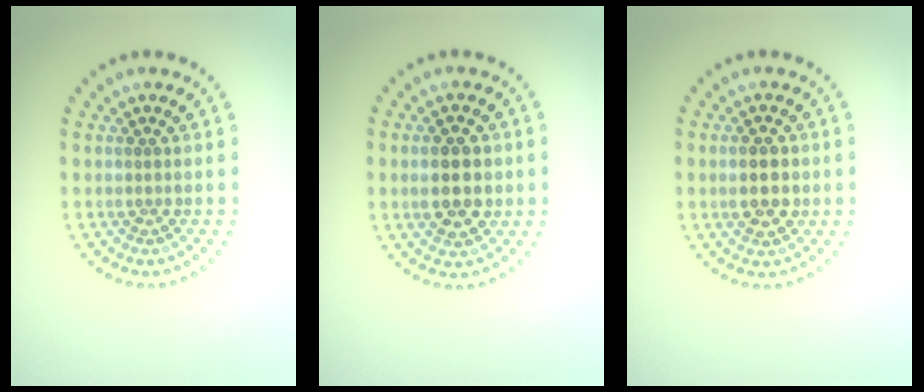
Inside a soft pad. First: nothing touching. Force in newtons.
{"total": 4.6, "press": 4.6, "slide": 0.3}
{"total": 3.9, "press": 3.9, "slide": 0.2}